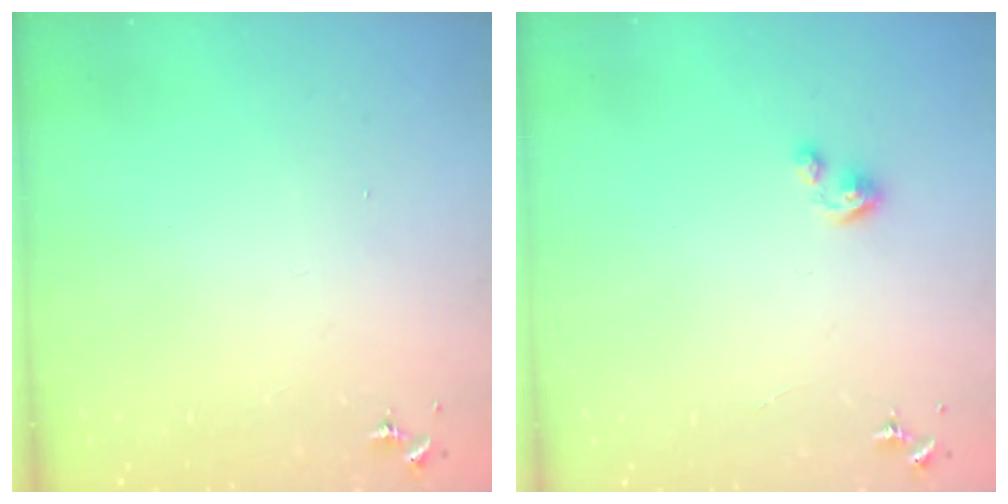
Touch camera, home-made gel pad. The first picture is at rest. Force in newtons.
{"total": 3.2, "press": 3.2, "slide": 0.3}